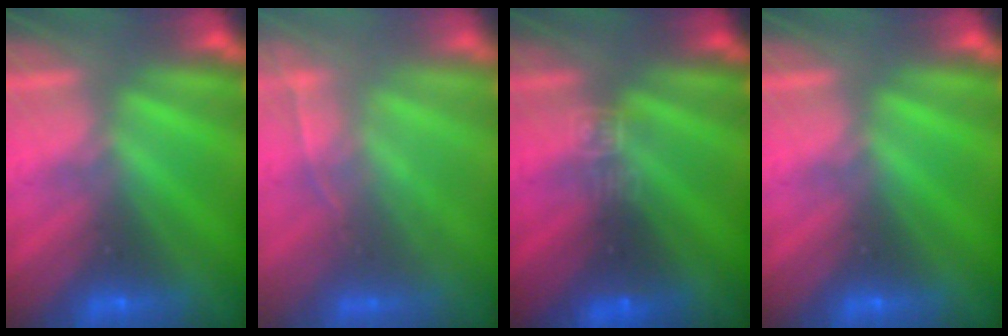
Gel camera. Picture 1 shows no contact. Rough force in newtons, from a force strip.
{"total": 1.8}
{"total": 2.9}
{"total": 0.0}